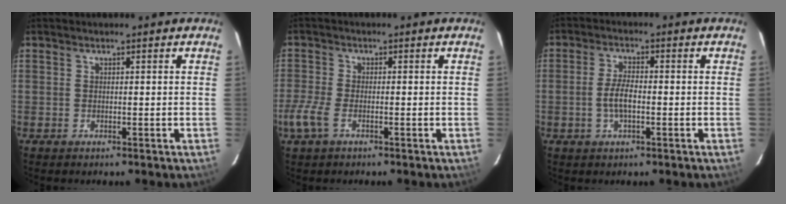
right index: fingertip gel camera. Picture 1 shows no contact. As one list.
[{"total": 4.9, "force": [-2.6, 2.1, 3.6], "torque": [-0.093, -0.007, -0.053]}, {"total": 4.5, "force": [-1.1, 1.6, 4.0], "torque": [-0.084, 0.001, -0.021]}]